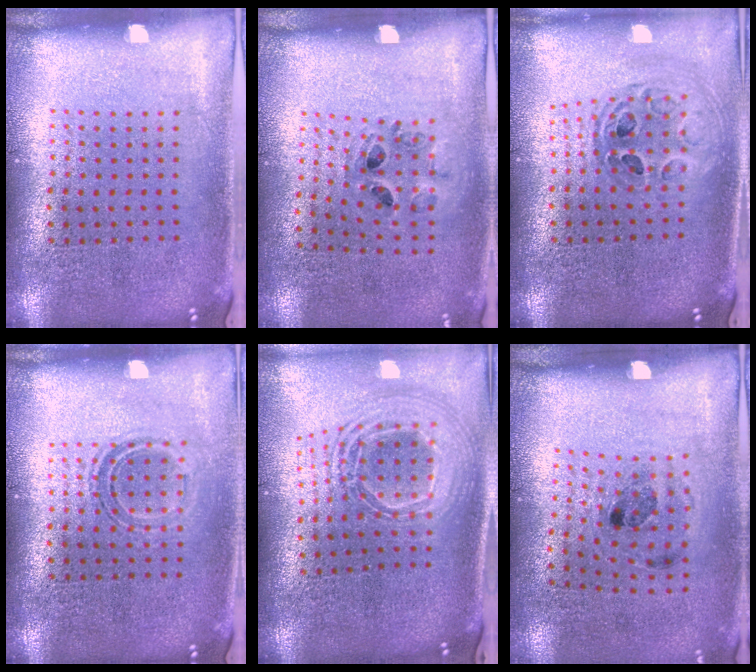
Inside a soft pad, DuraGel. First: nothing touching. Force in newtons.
{"total": 0.8, "press": 0.8, "slide": 0.3}
{"total": 0.9, "press": 0.9, "slide": 0.2}
{"total": 1.2, "press": 0.9, "slide": 0.7}
{"total": 2.5, "press": 1.9, "slide": 1.7}
{"total": 1.2, "press": 0.8, "slide": 0.9}